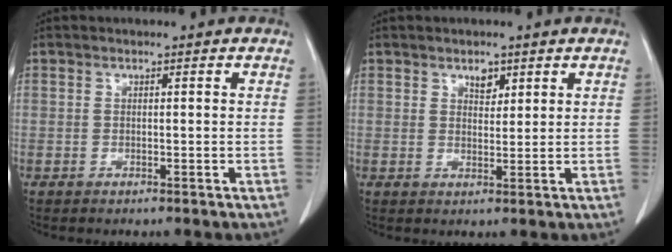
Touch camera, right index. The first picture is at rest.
{"total": 2.4, "force": [1.6, 1.4, 1.2], "torque": [-0.016, -0.003, 0.029]}